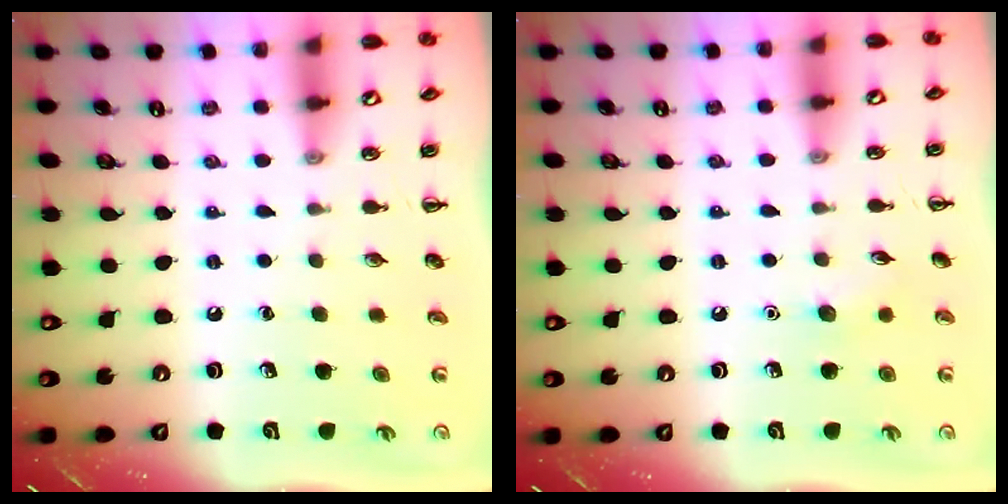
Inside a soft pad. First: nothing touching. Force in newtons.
{"total": 5.5, "press": 5.3, "slide": 1.5}